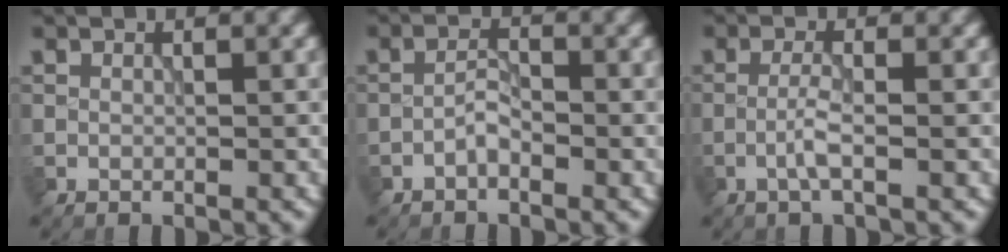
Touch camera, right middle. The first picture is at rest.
{"total": 1.5, "force": [-1.0, 0.4, 1.0], "torque": [-0.019, 0.006, -0.023]}
{"total": 1.9, "force": [-0.7, 0.2, 1.7], "torque": [-0.037, 0.006, -0.019]}